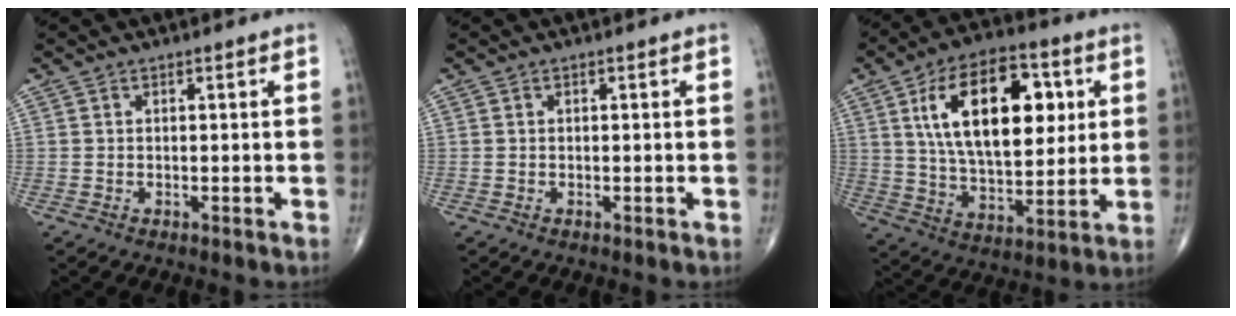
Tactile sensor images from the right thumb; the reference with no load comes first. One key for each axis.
{"total": 0.0}
{"total": 22.3, "fx": 6.2, "fy": 11.5, "fz": 18.1, "tx": -0.268, "ty": -0.013, "tz": 0.103}